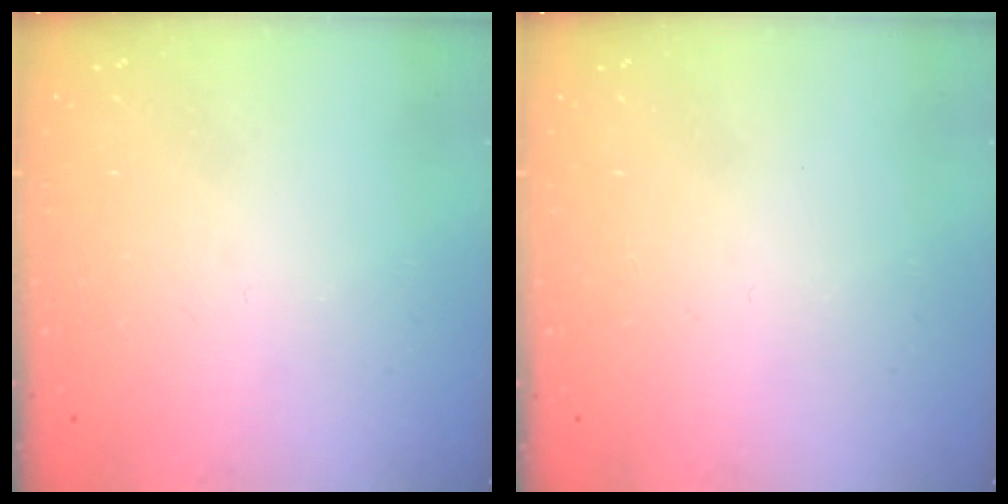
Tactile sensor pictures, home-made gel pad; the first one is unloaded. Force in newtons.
{"total": 1.6, "press": 1.6, "slide": 0.1}